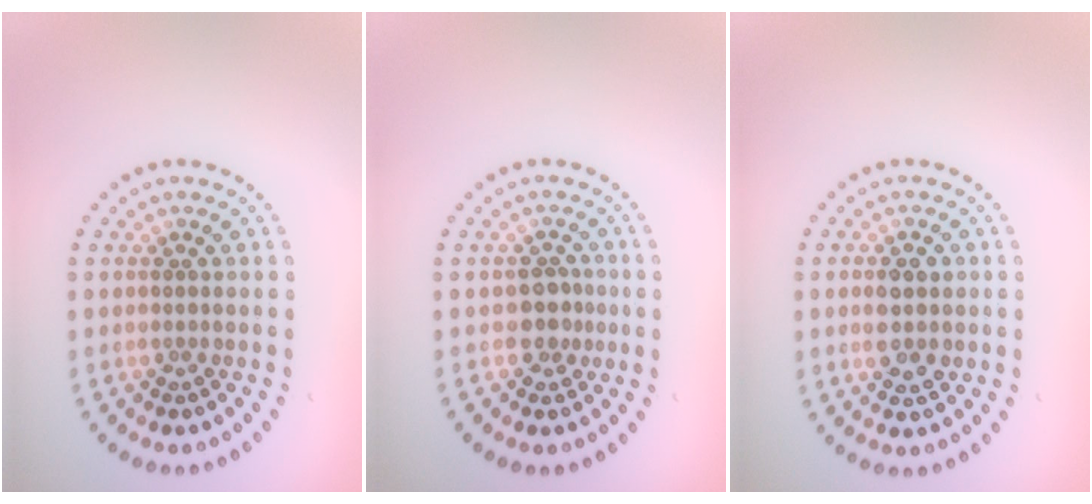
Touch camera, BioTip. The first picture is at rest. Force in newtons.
{"total": 2.0, "press": 1.8, "slide": 0.9}
{"total": 2.9, "press": 2.9, "slide": 0.1}